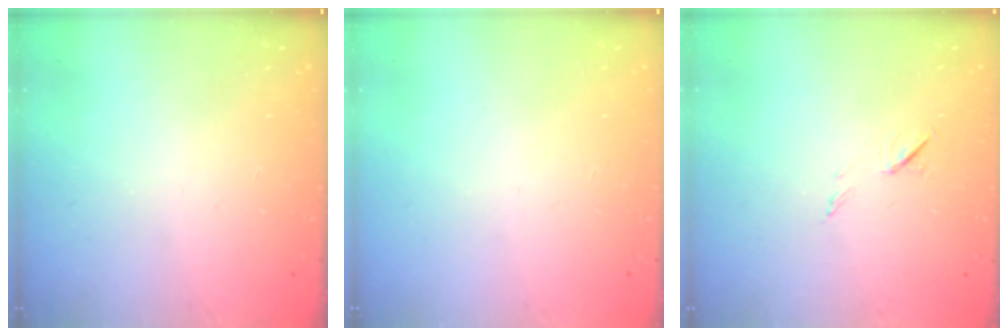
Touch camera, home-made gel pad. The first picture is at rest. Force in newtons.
{"total": 0.0}
{"total": 5.5, "press": 5.3, "slide": 1.5}